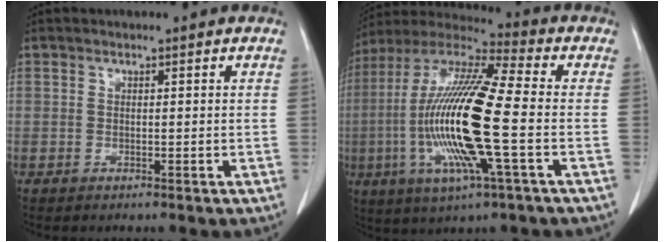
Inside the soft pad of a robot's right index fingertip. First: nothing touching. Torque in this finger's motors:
{"motor_torque": [2.14, 0.00, 1.03, 0.21]}